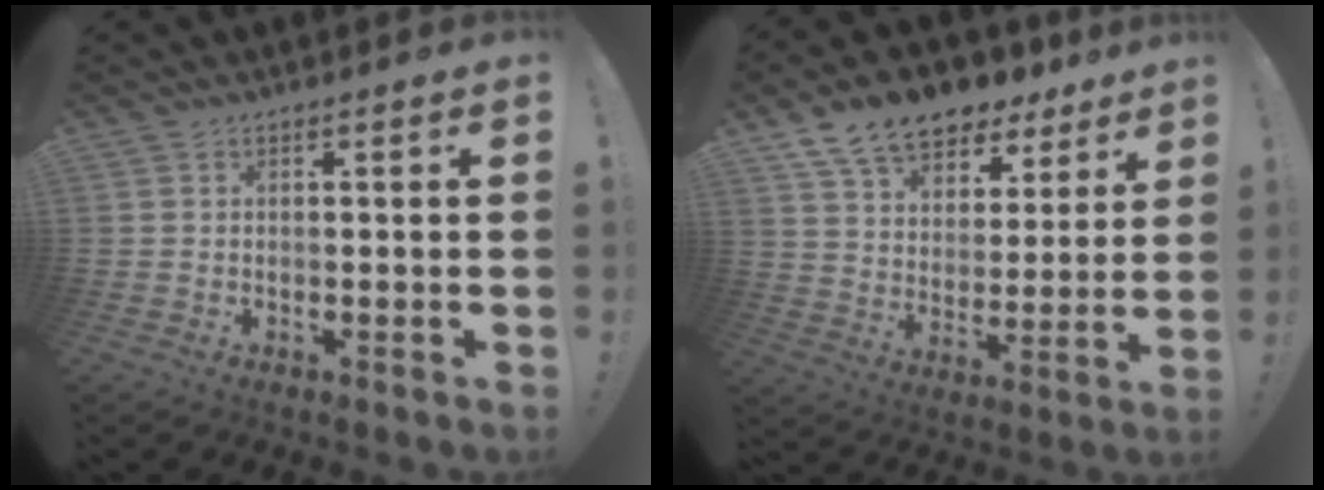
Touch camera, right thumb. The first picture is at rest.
{"total": 13.7, "force": [10.5, 7.4, 4.9], "torque": [-0.086, -0.074, 0.193]}